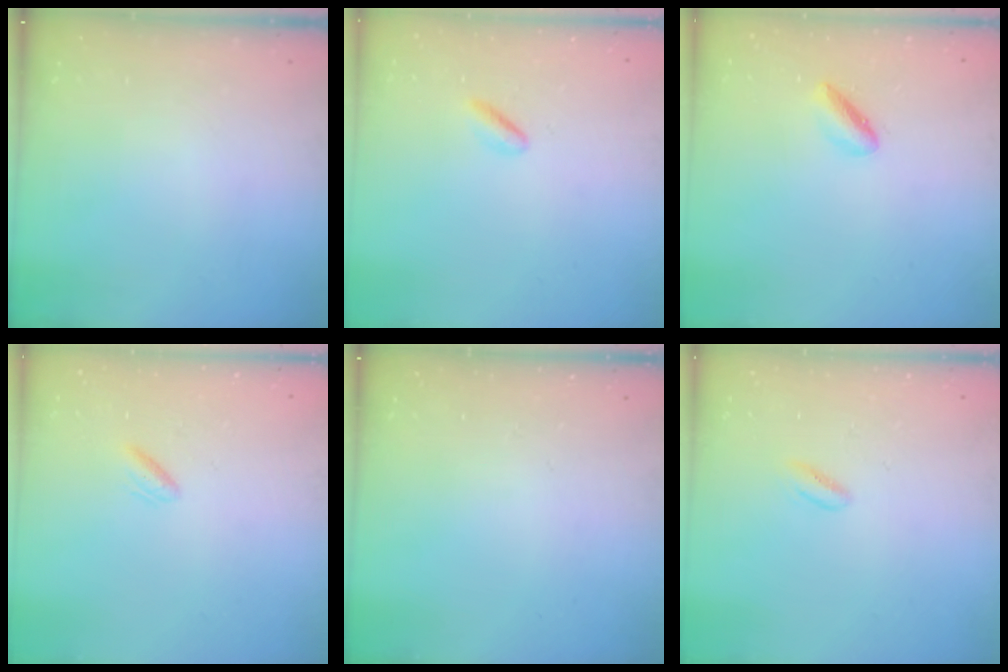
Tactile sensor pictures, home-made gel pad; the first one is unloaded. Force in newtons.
{"total": 1.0, "press": 0.7, "slide": 0.7}
{"total": 2.3, "press": 2.2, "slide": 0.4}
{"total": 1.6, "press": 1.3, "slide": 0.9}
{"total": 0.0}
{"total": 2.9, "press": 2.7, "slide": 1.1}